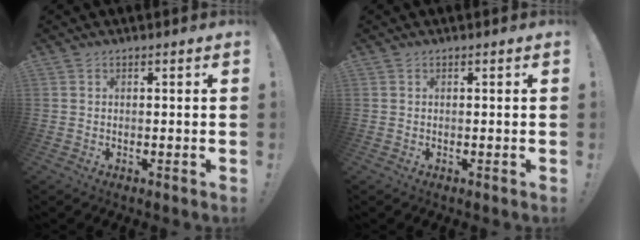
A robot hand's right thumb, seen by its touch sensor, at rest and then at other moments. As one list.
[{"total": 0.0}]